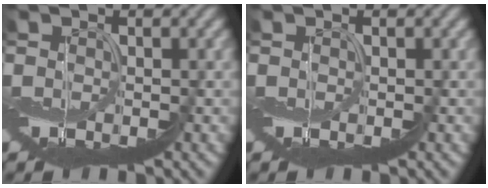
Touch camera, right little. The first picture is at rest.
{"total": 0.0}